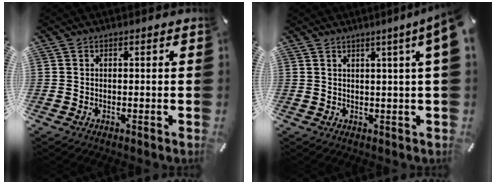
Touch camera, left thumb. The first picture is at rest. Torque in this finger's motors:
{"motor_torque": [3.17, 1.84, 2.26, -0.51, 0.19]}